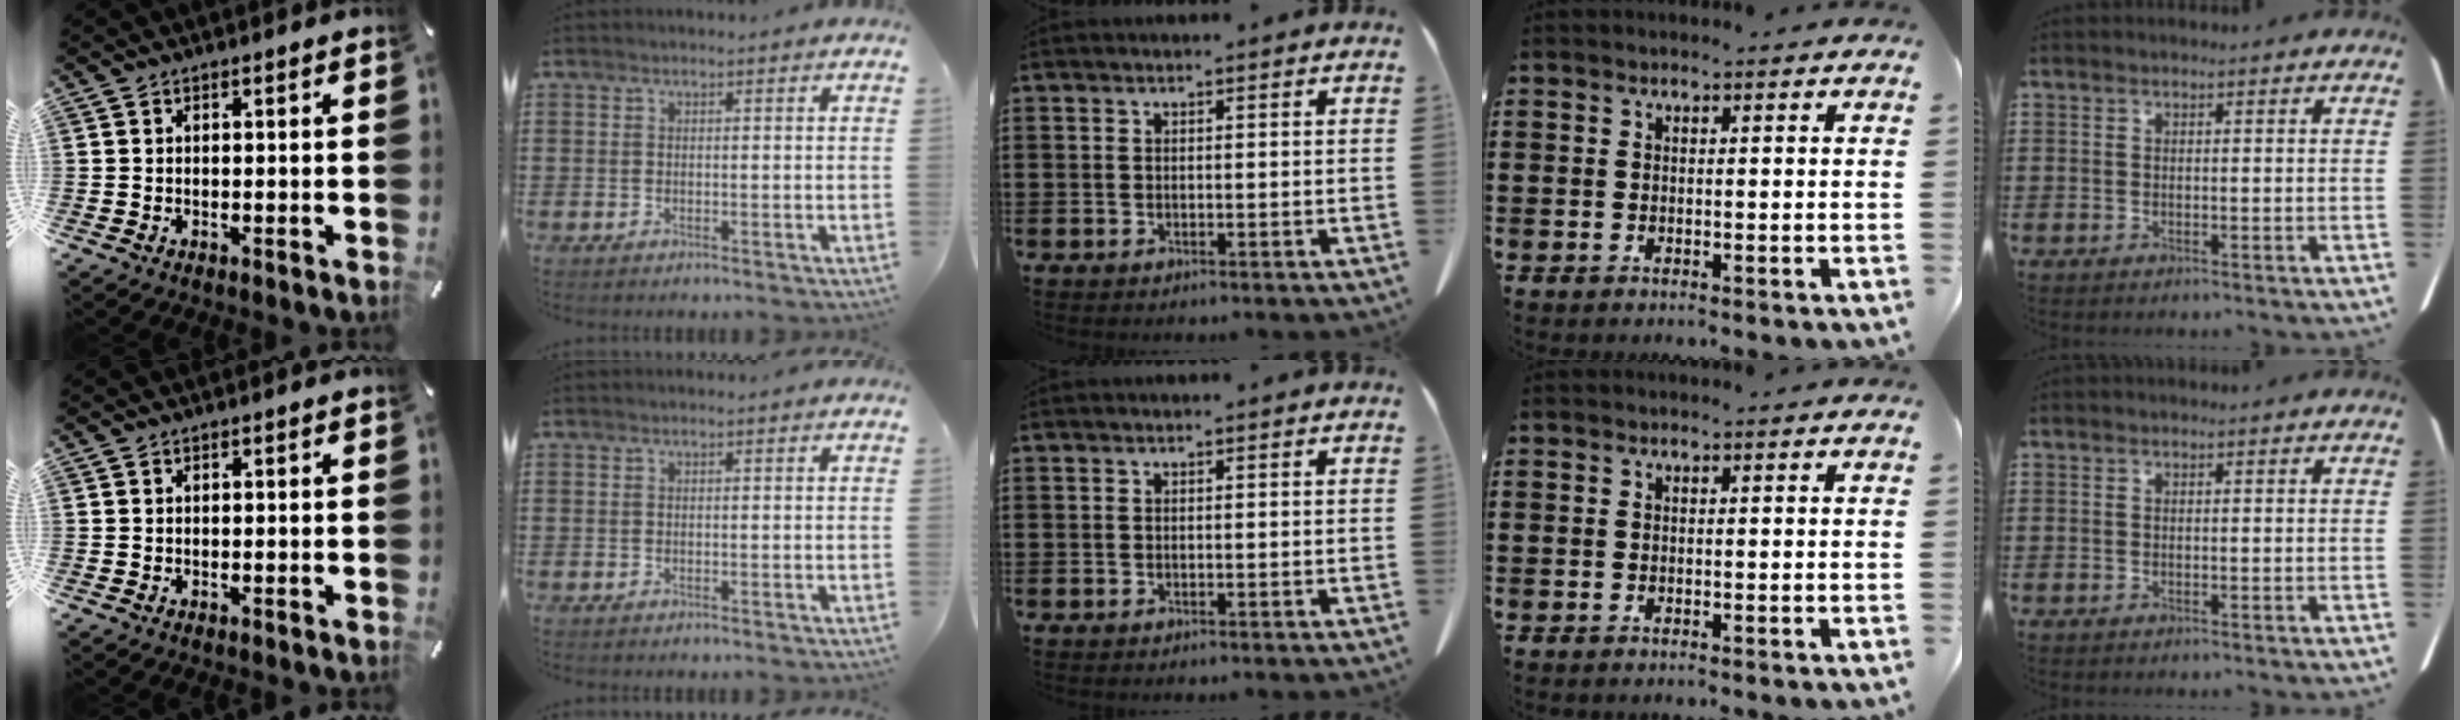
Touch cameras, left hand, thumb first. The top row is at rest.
{}